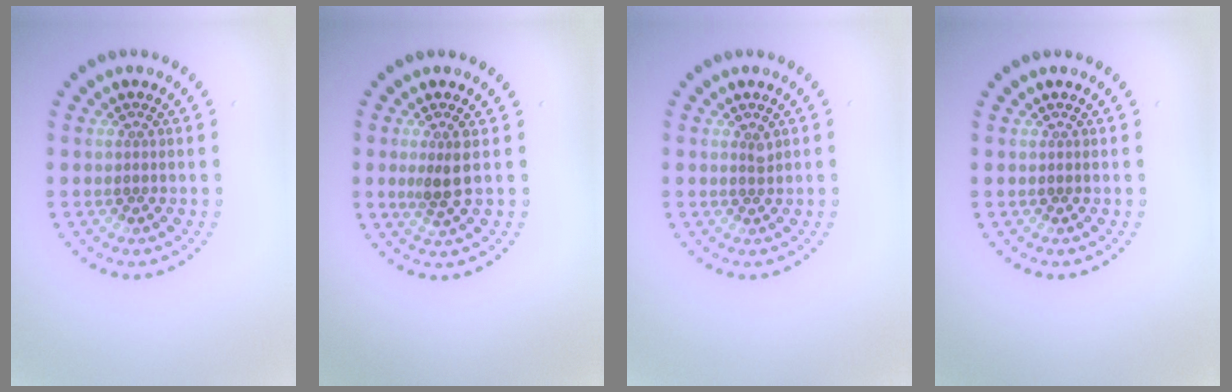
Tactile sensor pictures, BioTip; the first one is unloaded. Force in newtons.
{"total": 2.2, "press": 1.7, "slide": 1.4}
{"total": 0.8, "press": 0.6, "slide": 0.6}
{"total": 0.0}